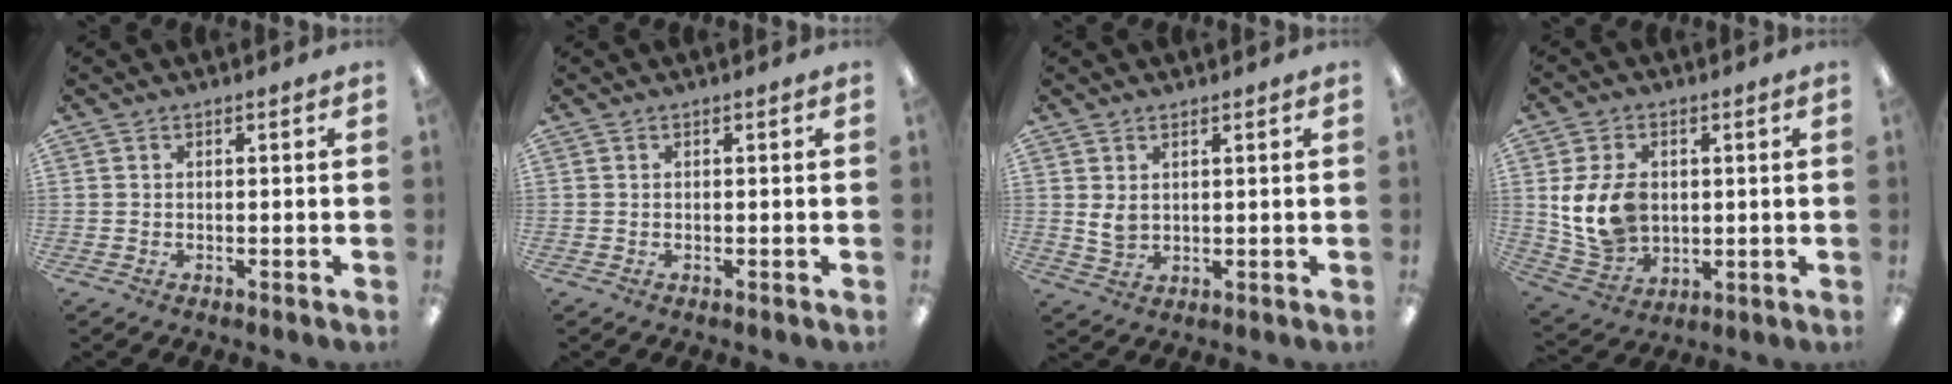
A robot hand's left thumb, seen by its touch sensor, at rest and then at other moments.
{"total": 0.0}
{"total": 3.7, "force": [1.5, 2.6, 2.2], "torque": [-0.043, -0.003, 0.025]}
{"total": 12.2, "force": [1.7, 9.2, 7.8], "torque": [-0.172, 0.003, 0.034]}